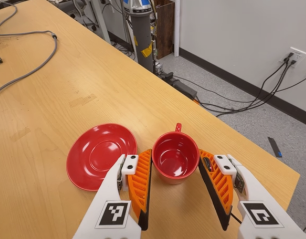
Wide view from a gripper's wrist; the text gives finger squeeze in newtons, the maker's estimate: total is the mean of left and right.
{"total": 3.0, "left": 0.8, "right": 5.3}